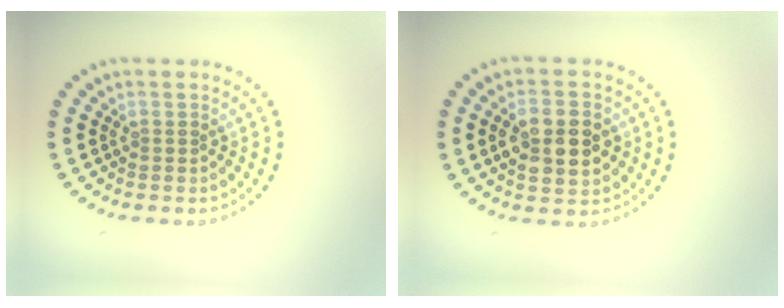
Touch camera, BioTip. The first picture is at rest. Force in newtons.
{"total": 5.0, "press": 5.0, "slide": 0.3}